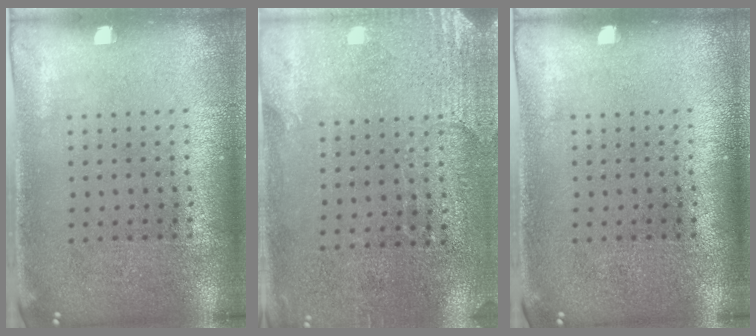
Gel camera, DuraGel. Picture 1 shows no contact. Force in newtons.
{"total": 2.6, "press": 2.3, "slide": 1.2}
{"total": 0.0}